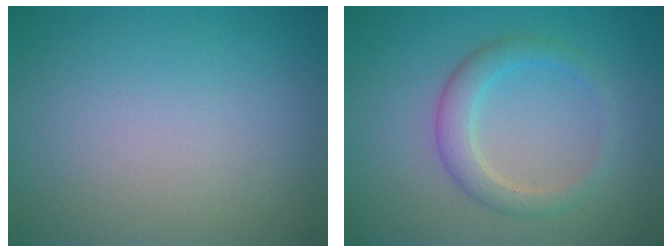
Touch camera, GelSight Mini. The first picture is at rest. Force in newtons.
{"total": 2.8, "press": 2.8, "slide": 0.2}